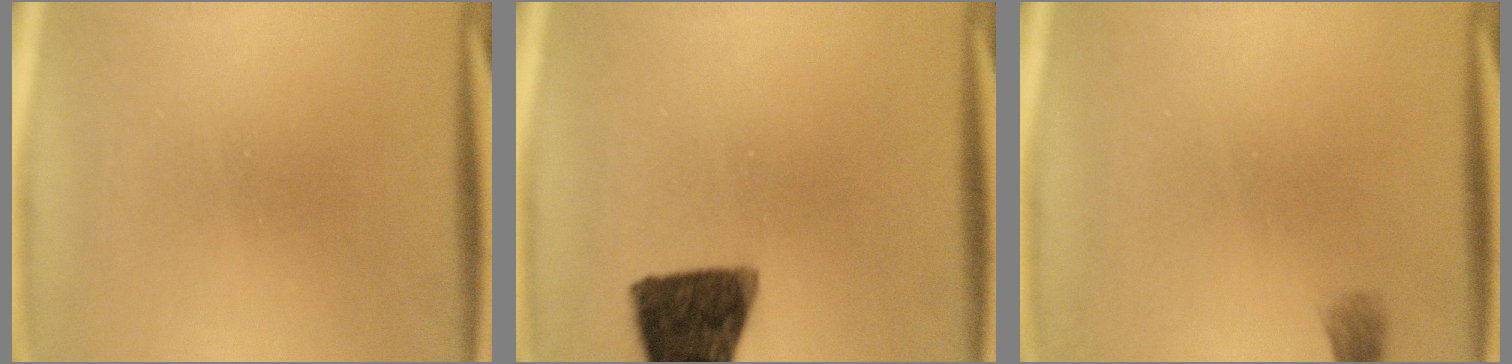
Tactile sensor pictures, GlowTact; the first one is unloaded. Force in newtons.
{"total": 13.0}
{"total": 1.1}